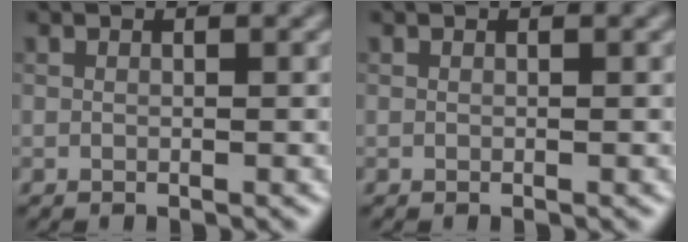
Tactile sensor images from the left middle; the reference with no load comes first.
{"total": 0.0}